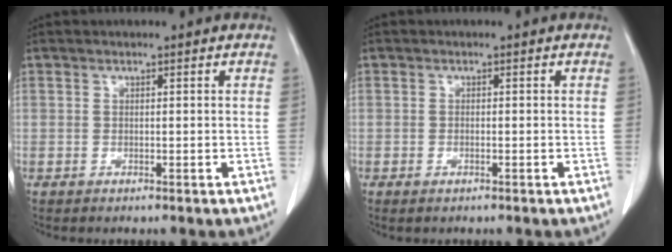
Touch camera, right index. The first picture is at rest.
{"total": 0.8, "force": [-0.6, 0.2, 0.5], "torque": [-0.012, -0.001, -0.007]}